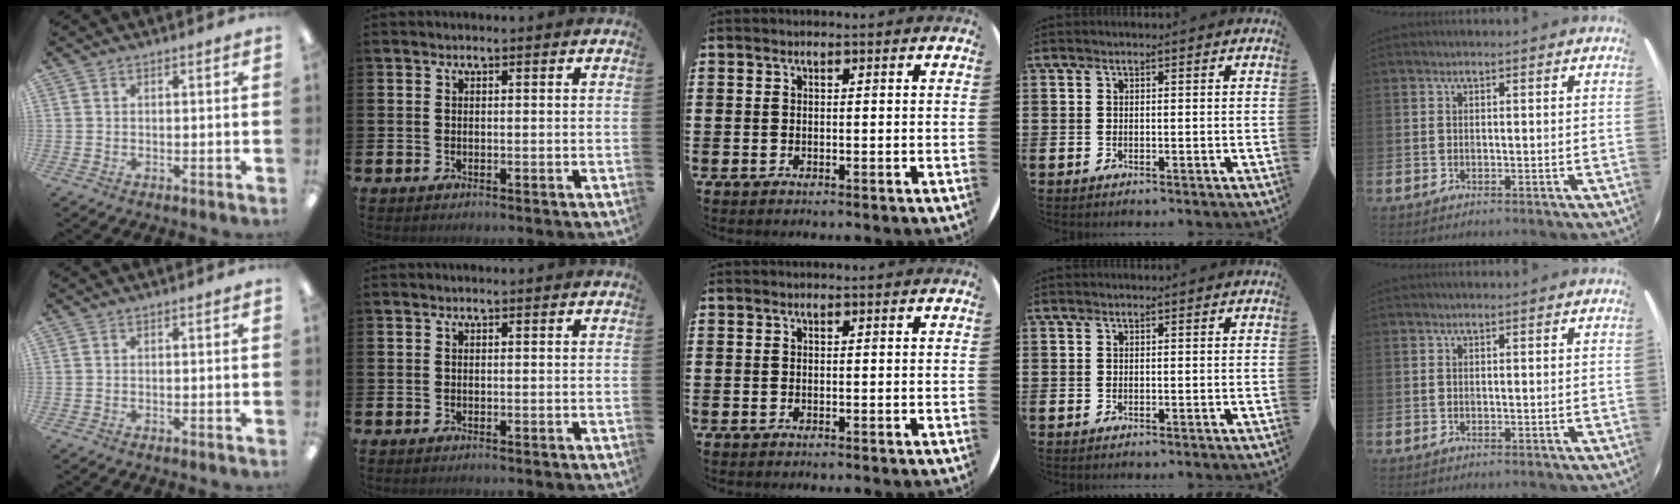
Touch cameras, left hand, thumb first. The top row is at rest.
{}